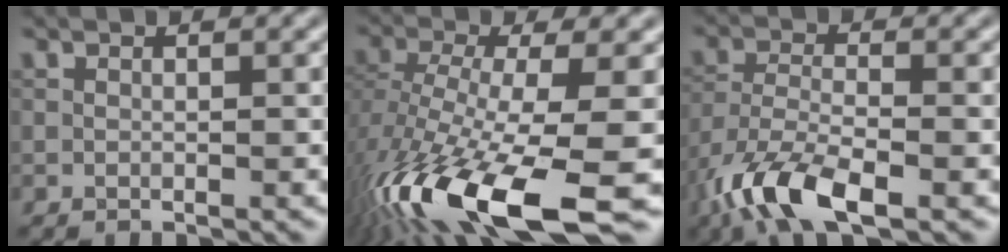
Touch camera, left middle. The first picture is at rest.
{"total": 15.1, "force": [-7.3, 4.4, 12.4], "torque": [-0.263, -0.025, -0.118]}
{"total": 7.7, "force": [-4.6, 2.7, 5.6], "torque": [-0.118, -0.007, -0.097]}